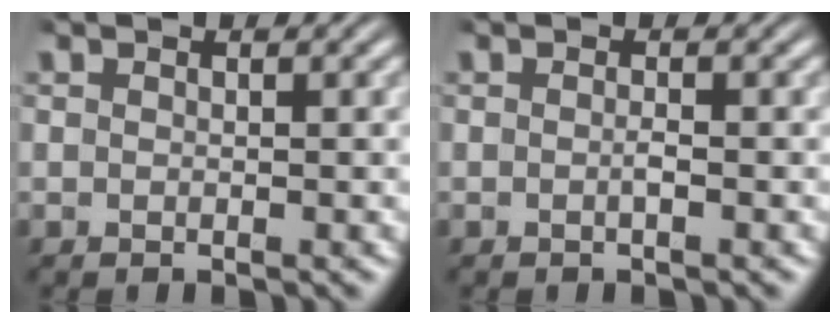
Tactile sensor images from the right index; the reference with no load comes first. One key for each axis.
{"total": 0.6, "fx": -0.4, "fy": 0.0, "fz": 0.4, "tx": -0.009, "ty": 0.002, "tz": -0.010}